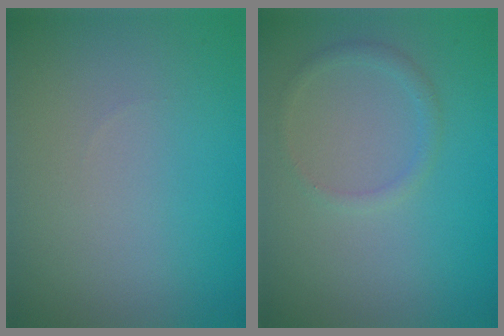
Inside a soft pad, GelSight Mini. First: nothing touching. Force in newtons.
{"total": 1.1, "press": 1.1, "slide": 0.1}